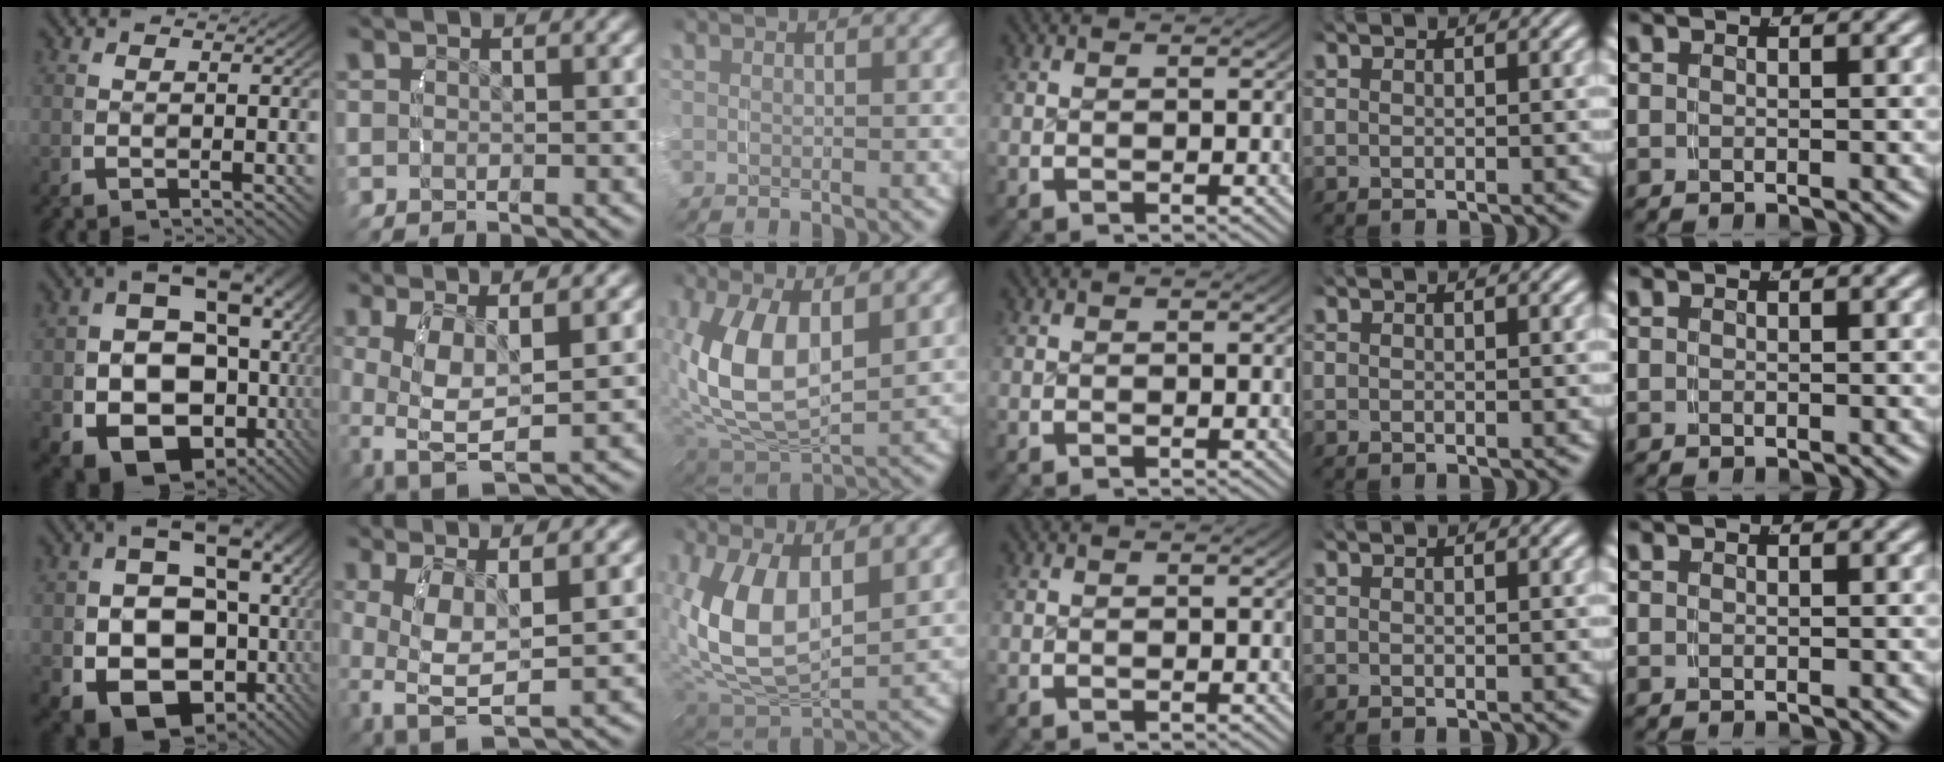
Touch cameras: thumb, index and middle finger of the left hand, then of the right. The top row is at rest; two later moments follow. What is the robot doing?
{"motion": "grasp_and_lifting", "object": "towel"}